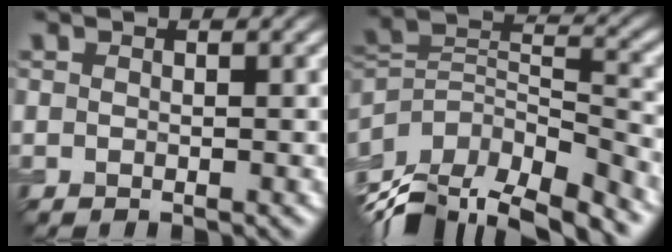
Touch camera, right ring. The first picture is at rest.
{"total": 12.5, "force": [-8.2, 5.8, 7.4], "torque": [-0.157, 0.026, -0.119]}